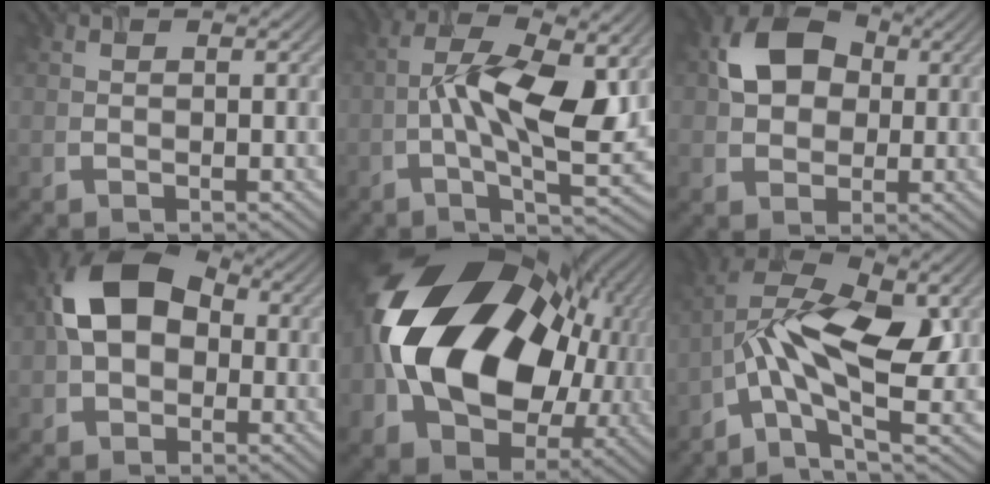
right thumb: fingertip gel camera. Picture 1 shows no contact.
{"total": 11.9, "force": [-0.1, 4.5, 11.0], "torque": [-0.195, -0.007, -0.002]}
{"total": 7.3, "force": [1.2, 5.8, 4.2], "torque": [-0.088, 0.010, 0.013]}
{"total": 11.1, "force": [0.3, 8.0, 7.7], "torque": [-0.156, 0.010, -0.005]}
{"total": 22.1, "force": [1.7, 16.3, 14.9], "torque": [-0.338, -0.044, 0.061]}
{"total": 11.2, "force": [-1.5, 4.4, 10.2], "torque": [-0.199, 0.009, -0.039]}